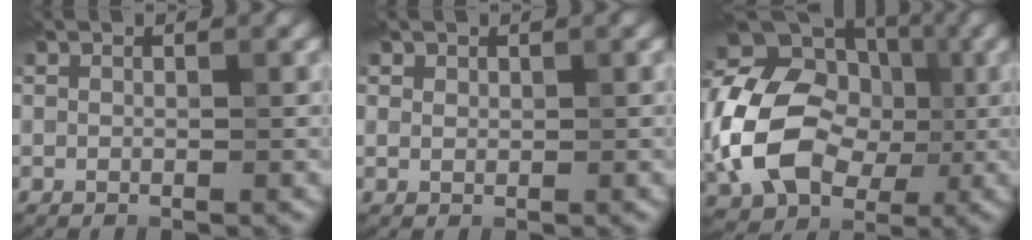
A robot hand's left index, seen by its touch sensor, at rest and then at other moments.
{"total": 1.0, "force": [0.6, 0.7, 0.2], "torque": [-0.008, -0.004, 0.021]}
{"total": 14.6, "force": [-1.9, 11.4, 8.9], "torque": [-0.181, -0.009, -0.052]}